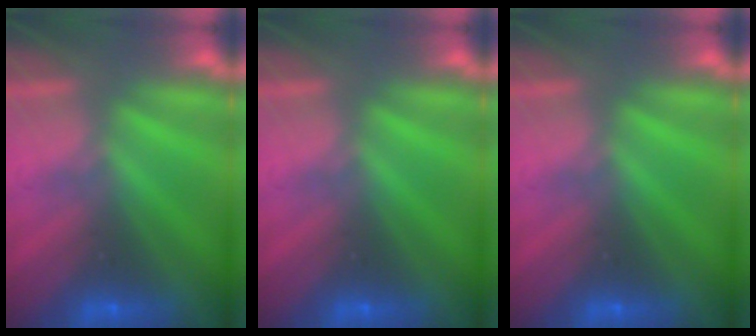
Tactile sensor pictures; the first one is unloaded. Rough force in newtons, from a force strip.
{"total": 0.0}
{"total": 0.0}